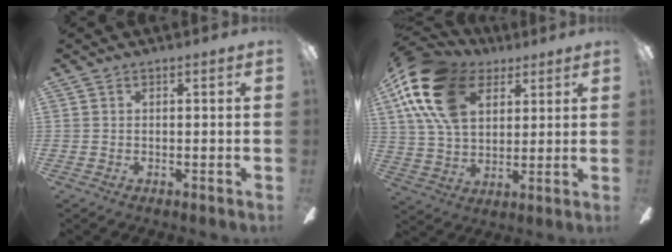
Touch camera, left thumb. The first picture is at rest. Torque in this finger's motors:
{"motor_torque": [0.40, 0.84, 1.55, -1.22, 0.55]}